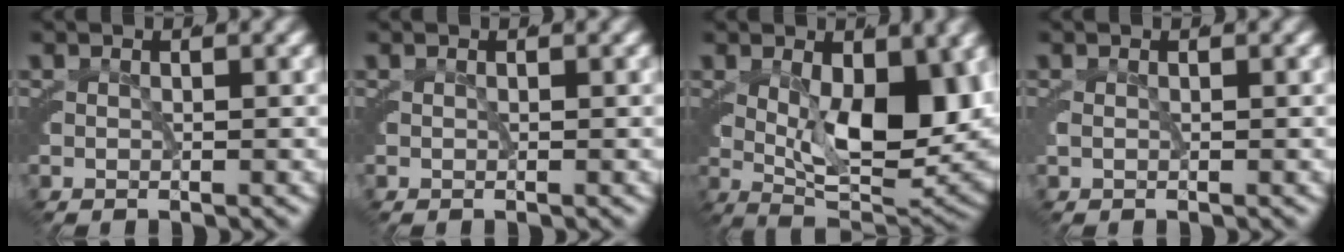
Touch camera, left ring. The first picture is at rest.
{"total": 0.0}
{"total": 10.2, "force": [1.4, 3.9, 9.4], "torque": [-0.127, -0.024, 0.035]}
{"total": 0.9, "force": [0.1, -0.8, 0.2], "torque": [-0.002, 0.001, 0.007]}